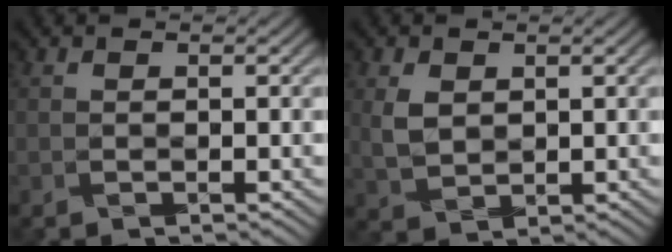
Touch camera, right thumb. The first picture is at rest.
{"total": 3.9, "force": [0.9, 2.8, 2.6], "torque": [-0.065, -0.002, 0.019]}